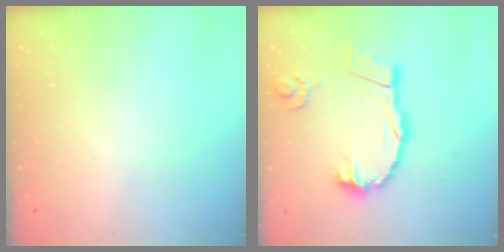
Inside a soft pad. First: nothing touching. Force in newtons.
{"total": 14.7, "press": 14.6, "slide": 1.7}